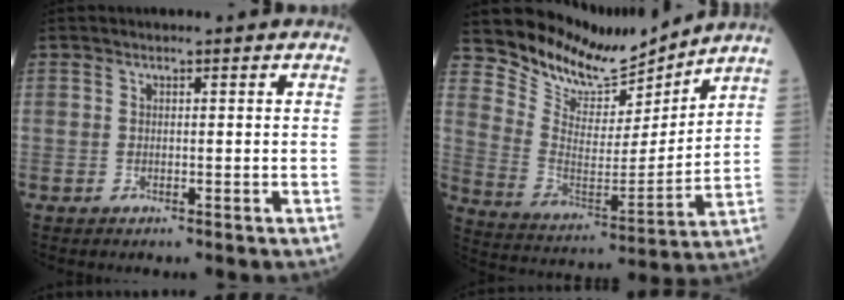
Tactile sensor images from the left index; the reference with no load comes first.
{"total": 11.7, "force": [11.4, 2.0, 0.9], "torque": [-0.030, -0.018, 0.214]}